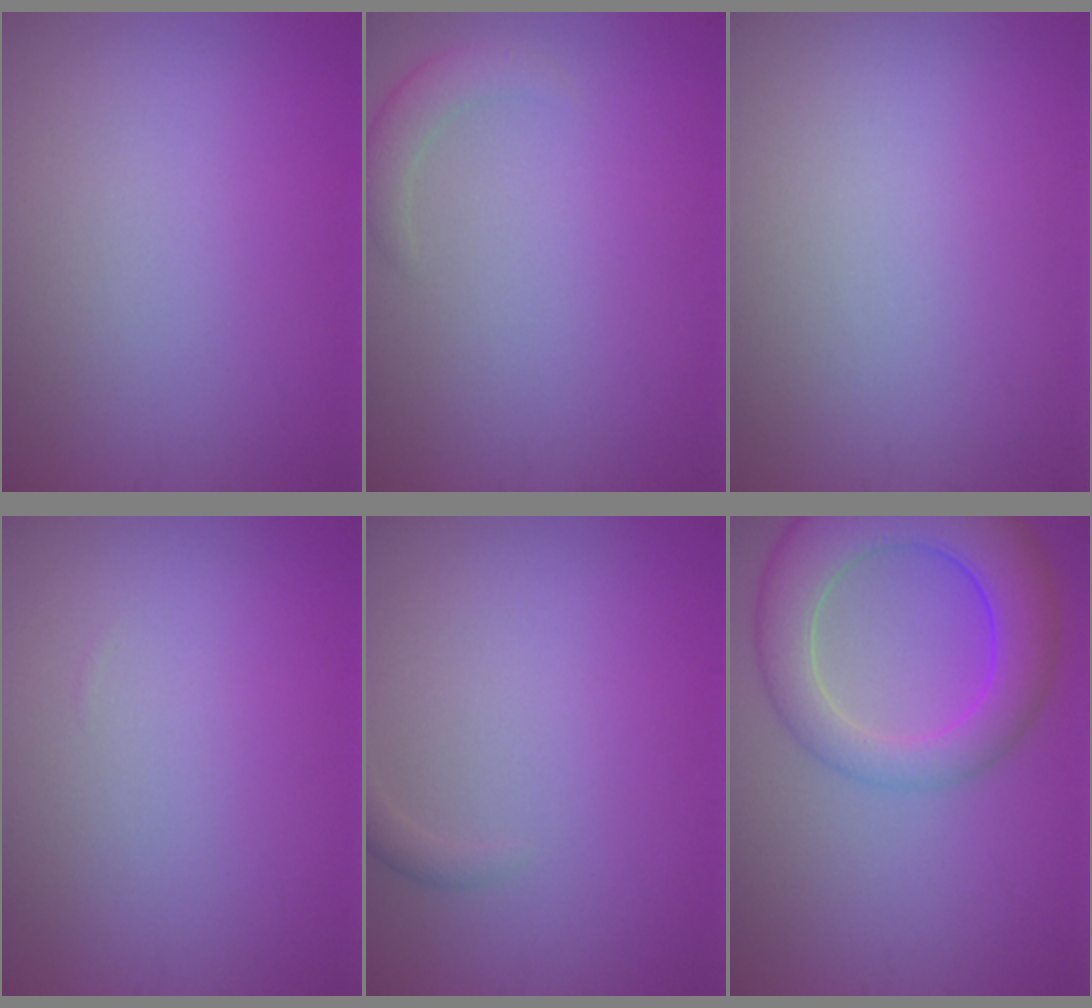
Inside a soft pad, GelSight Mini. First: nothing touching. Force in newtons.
{"total": 1.8, "press": 1.8, "slide": 0.1}
{"total": 0.0}
{"total": 0.0}
{"total": 0.8, "press": 0.8, "slide": 0.1}
{"total": 8.3, "press": 8.3, "slide": 0.5}